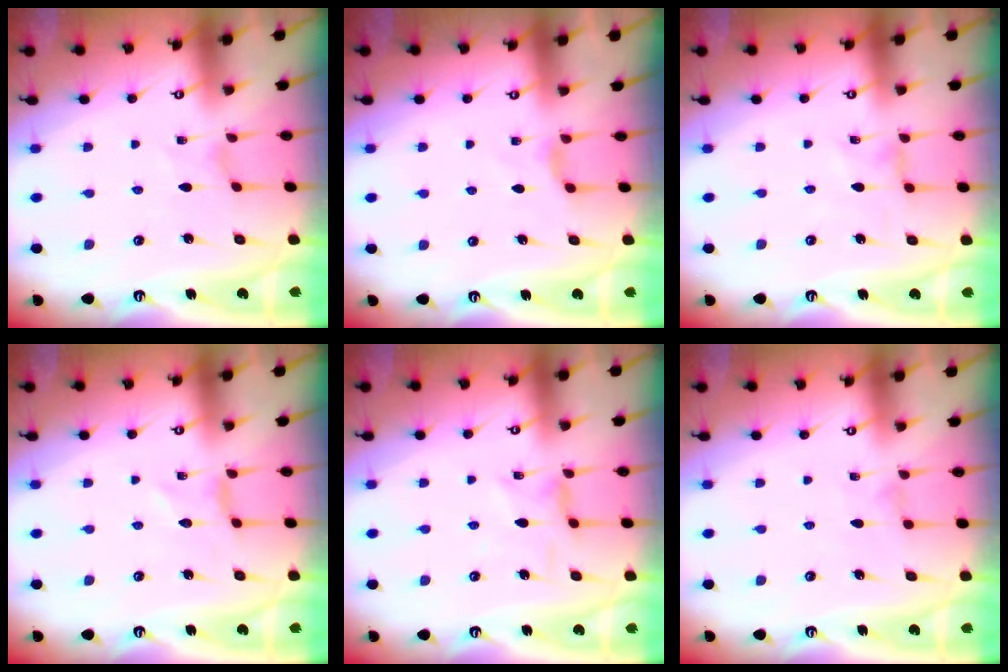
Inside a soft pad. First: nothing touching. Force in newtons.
{"total": 3.0, "press": 2.9, "slide": 0.5}
{"total": 0.0}
{"total": 0.0}
{"total": 3.1, "press": 3.1, "slide": 0.5}
{"total": 0.0}